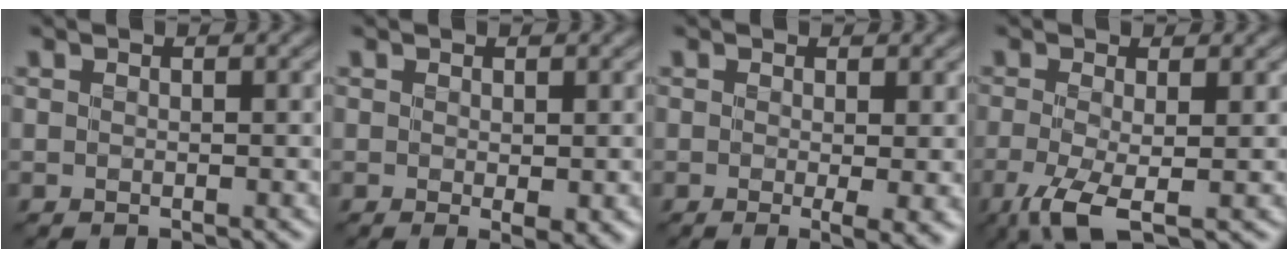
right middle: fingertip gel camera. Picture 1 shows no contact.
{"total": 1.7, "force": [-0.1, 0.3, 1.7], "torque": [-0.025, -0.005, 0.002]}
{"total": 2.9, "force": [0.0, 0.4, 2.9], "torque": [-0.037, -0.011, 0.002]}
{"total": 4.1, "force": [-1.6, 1.0, 3.7], "torque": [-0.087, -0.011, -0.034]}